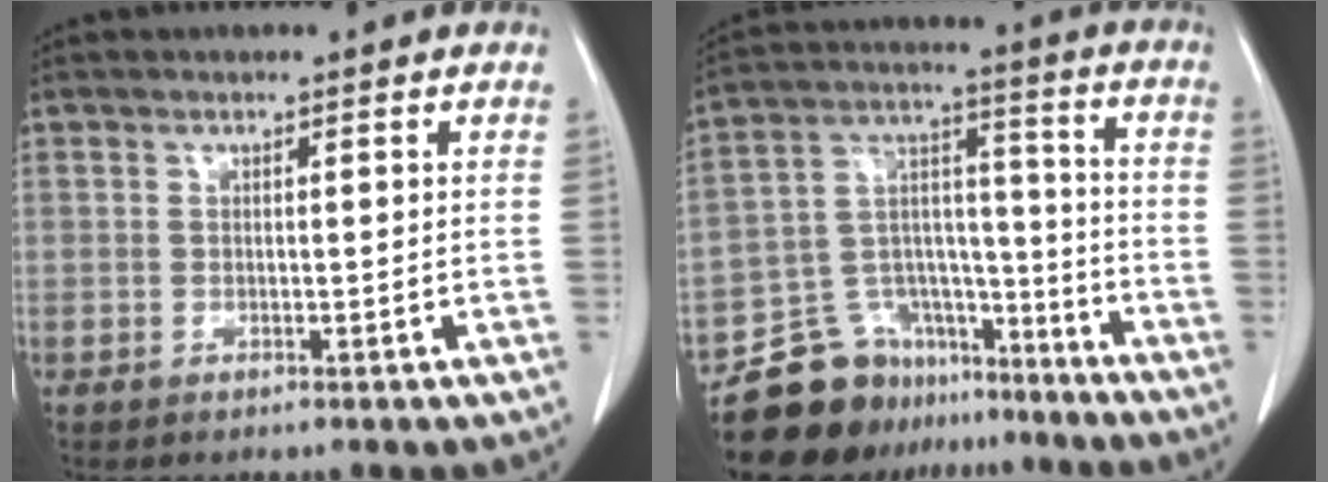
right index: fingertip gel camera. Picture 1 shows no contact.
{"total": 14.5, "force": [-11.8, 7.8, 3.0], "torque": [-0.045, 0.072, -0.198]}